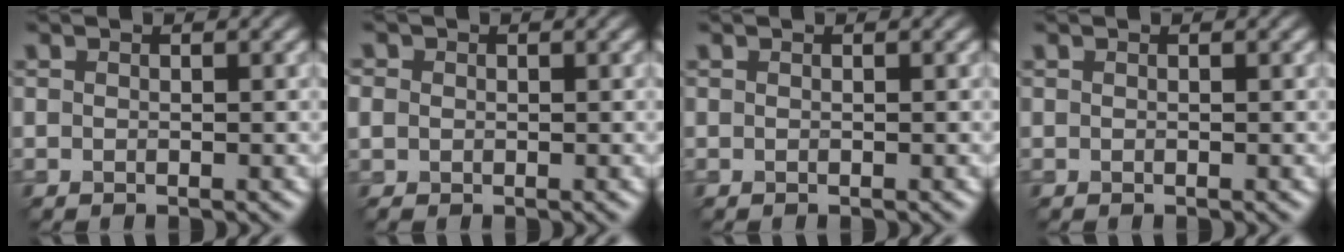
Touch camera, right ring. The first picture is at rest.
{"total": 1.3, "force": [0.1, 1.2, 0.4], "torque": [-0.005, 0.000, -0.001]}
{"total": 0.0}
{"total": 0.0}